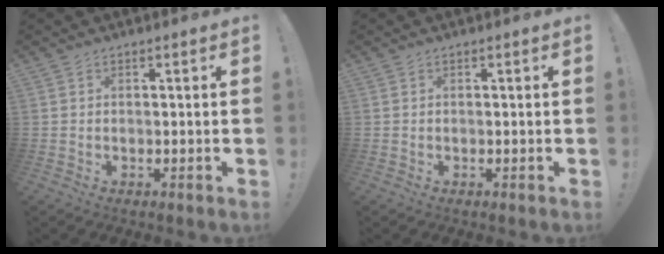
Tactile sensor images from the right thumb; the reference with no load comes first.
{"total": 0.0}